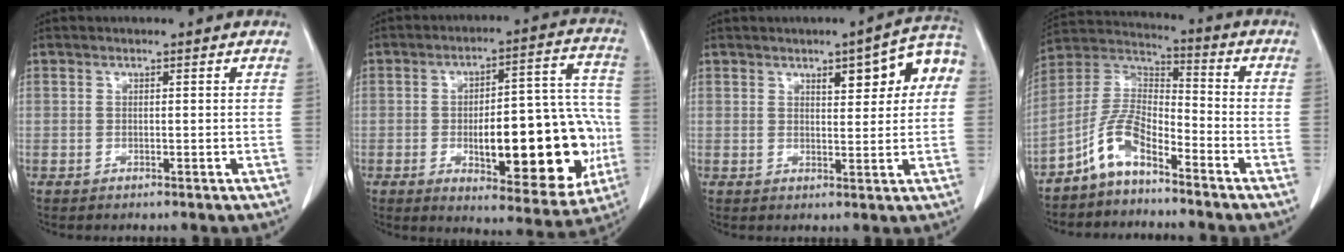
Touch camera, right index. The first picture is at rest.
{"total": 22.2, "force": [-4.7, 7.4, 20.4], "torque": [-0.227, 0.031, -0.042]}
{"total": 8.7, "force": [2.7, 2.5, 7.8], "torque": [-0.097, 0.026, 0.034]}
{"total": 8.1, "force": [-5.6, 2.9, 5.2], "torque": [-0.118, 0.023, -0.112]}